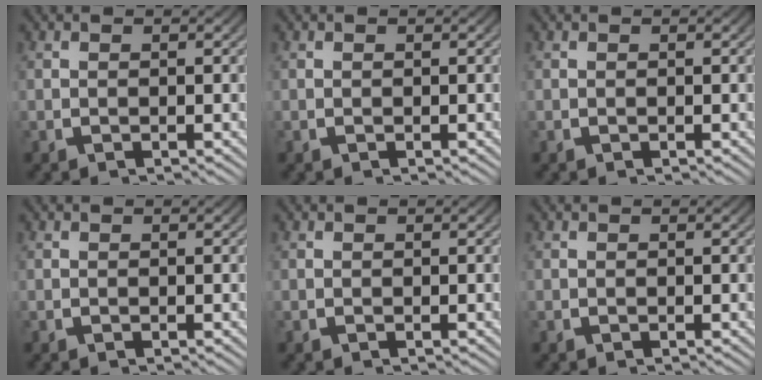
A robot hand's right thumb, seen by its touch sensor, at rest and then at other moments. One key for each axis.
{"total": 0.0}
{"total": 0.0}
{"total": 0.0}
{"total": 0.0}
{"total": 0.0}